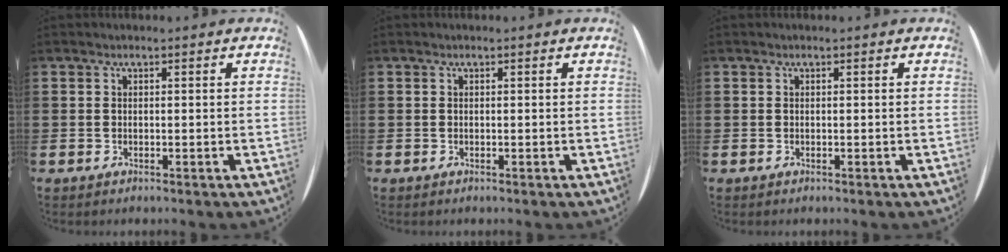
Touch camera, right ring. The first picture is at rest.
{"total": 0.0}
{"total": 0.0}